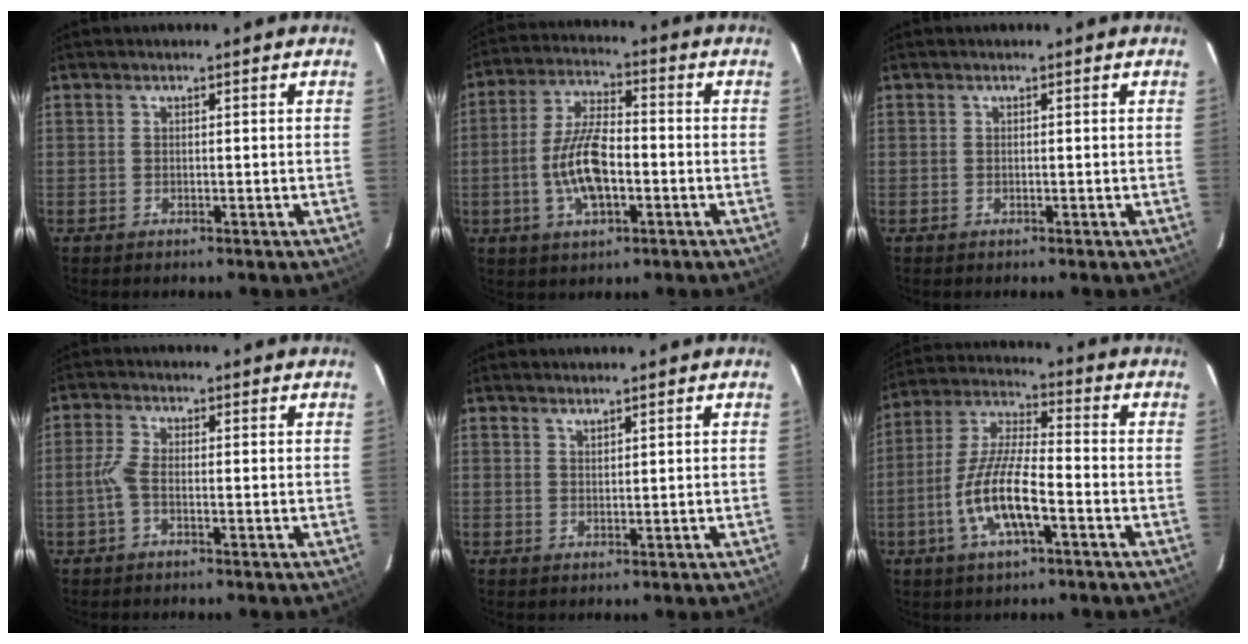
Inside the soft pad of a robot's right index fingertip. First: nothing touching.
{"total": 11.0, "force": [-2.7, 4.2, 9.8], "torque": [-0.198, 0.003, -0.049]}
{"total": 0.0}
{"total": 2.9, "force": [-1.1, 0.7, 2.6], "torque": [-0.065, 0.003, -0.023]}
{"total": 1.1, "force": [1.1, 0.2, 0.3], "torque": [-0.005, 0.000, 0.019]}
{"total": 12.5, "force": [-4.8, 3.2, 11.1], "torque": [-0.234, -0.003, -0.093]}